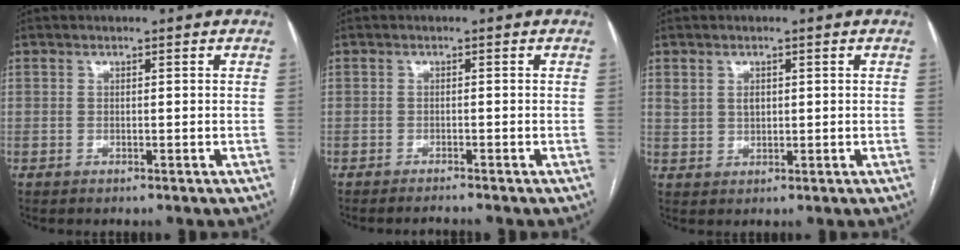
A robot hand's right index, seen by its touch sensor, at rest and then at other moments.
{"total": 1.8, "force": [-1.7, -0.5, 0.2], "torque": [-0.003, -0.007, -0.026]}
{"total": 2.5, "force": [1.4, 1.8, 1.1], "torque": [-0.027, 0.009, 0.028]}